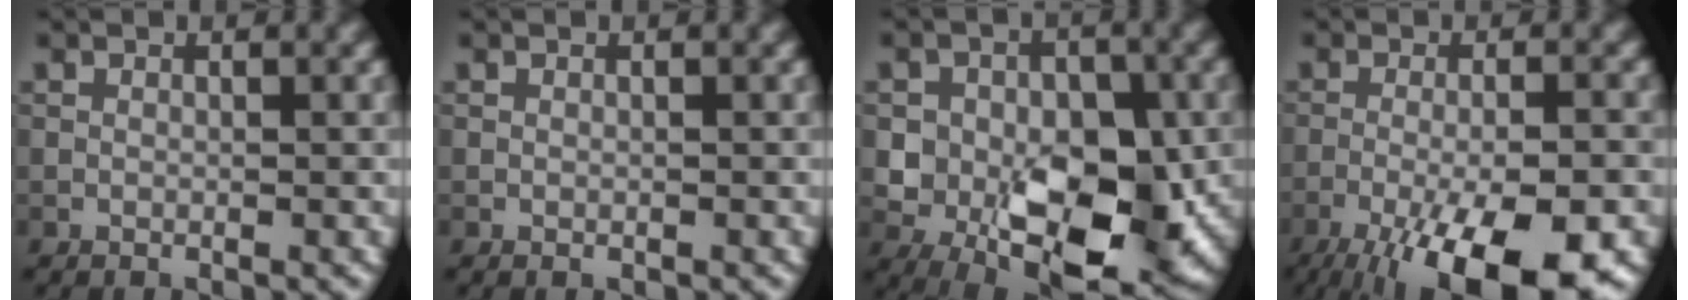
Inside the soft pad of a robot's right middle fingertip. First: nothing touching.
{"total": 0.0}
{"total": 11.6, "force": [-2.4, 7.1, 8.8], "torque": [-0.121, -0.009, -0.037]}
{"total": 13.1, "force": [-7.6, 4.1, 9.9], "torque": [-0.147, -0.033, -0.112]}